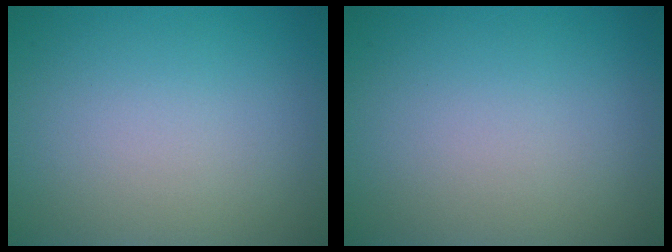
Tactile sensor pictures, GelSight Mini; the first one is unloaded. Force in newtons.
{"total": 0.0}